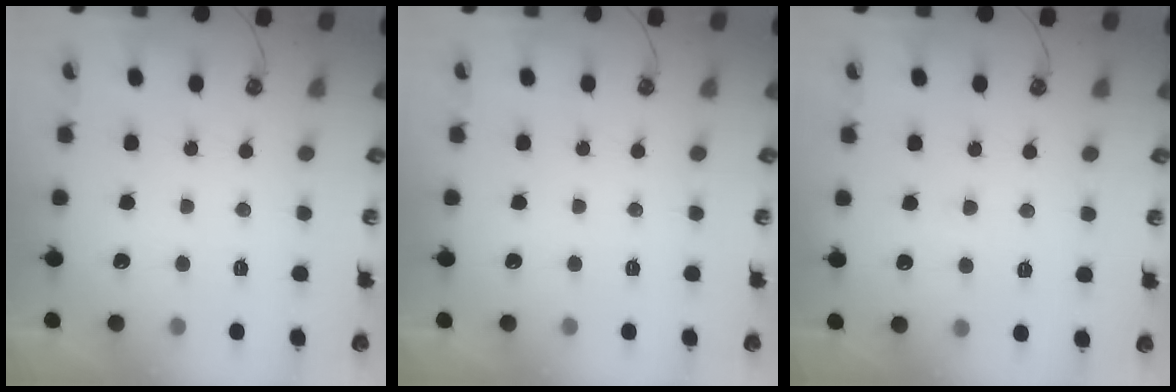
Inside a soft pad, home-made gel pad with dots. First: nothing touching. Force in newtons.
{"total": 0.0}
{"total": 0.9, "press": 0.8, "slide": 0.3}